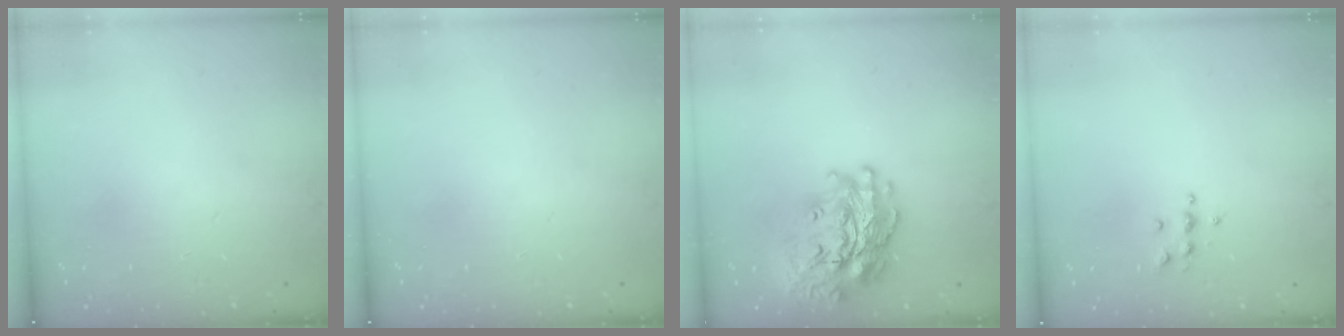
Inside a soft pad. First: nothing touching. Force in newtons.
{"total": 0.0}
{"total": 23.0, "press": 22.8, "slide": 2.4}
{"total": 4.0, "press": 3.9, "slide": 0.6}